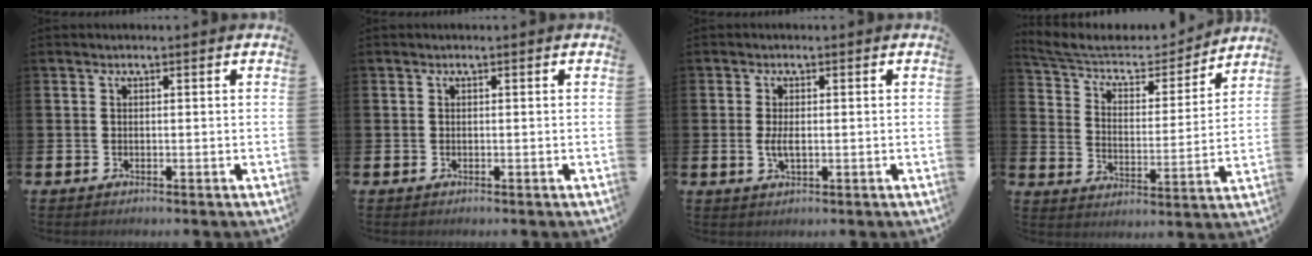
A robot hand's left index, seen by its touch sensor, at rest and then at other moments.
{"total": 0.0}
{"total": 2.3, "force": [0.0, 0.9, 2.1], "torque": [-0.040, 0.002, -0.002]}
{"total": 6.9, "force": [6.2, 2.5, 1.6], "torque": [-0.072, -0.043, 0.104]}